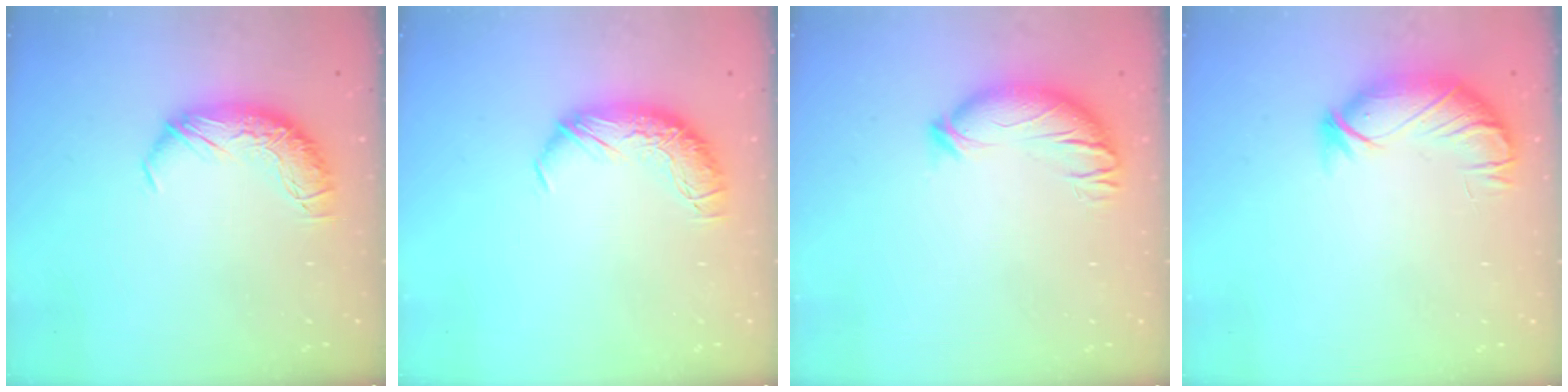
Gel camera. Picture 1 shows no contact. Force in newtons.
{"total": 0.0}
{"total": 3.5, "press": 3.3, "slide": 1.3}
{"total": 3.7, "press": 3.1, "slide": 2.0}